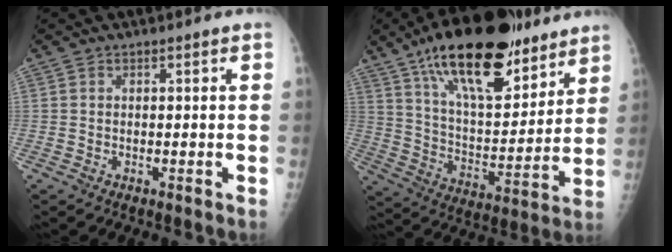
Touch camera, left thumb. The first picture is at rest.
{"total": 25.9, "force": [17.0, 10.4, 16.6], "torque": [-0.240, -0.057, 0.282]}